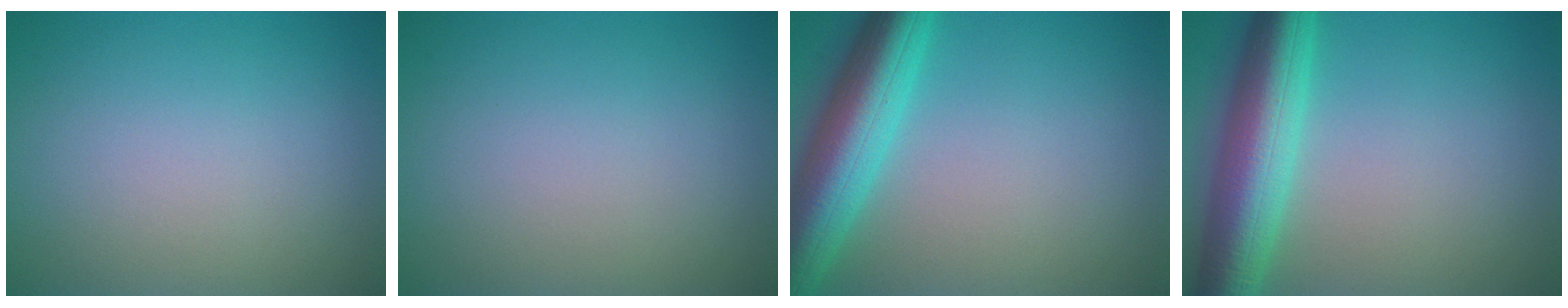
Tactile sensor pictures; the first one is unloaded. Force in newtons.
{"total": 0.0}
{"total": 8.3, "press": 8.2, "slide": 0.4}
{"total": 8.2, "press": 8.2, "slide": 0.2}